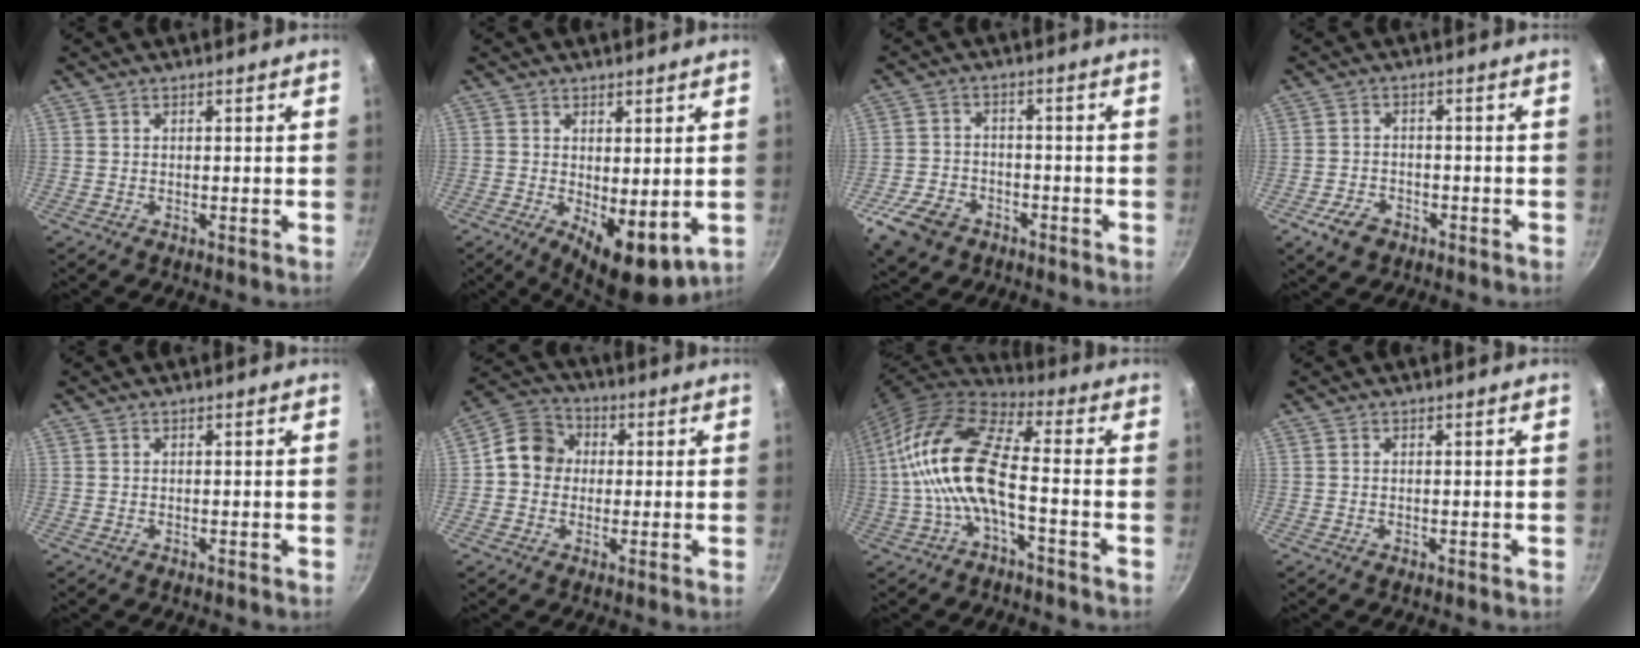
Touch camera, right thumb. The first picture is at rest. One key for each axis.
{"total": 8.3, "fx": -0.4, "fy": 3.6, "fz": 7.5, "tx": -0.089, "ty": -0.014, "tz": 0.007}
{"total": 9.4, "fx": -5.2, "fy": 6.4, "fz": 4.6, "tx": -0.084, "ty": 0.031, "tz": -0.092}
{"total": 5.2, "fx": -3.0, "fy": 3.4, "fz": 2.6, "tx": -0.047, "ty": 0.024, "tz": -0.050}
{"total": 0.0}
{"total": 8.7, "fx": 0.4, "fy": 7.7, "fz": 4.1, "tx": -0.038, "ty": 0.020, "tz": -0.016}
{"total": 15.3, "fx": -2.4, "fy": 5.8, "fz": 14.0, "tx": -0.280, "ty": 0.037, "tz": -0.060}
{"total": 0.0}